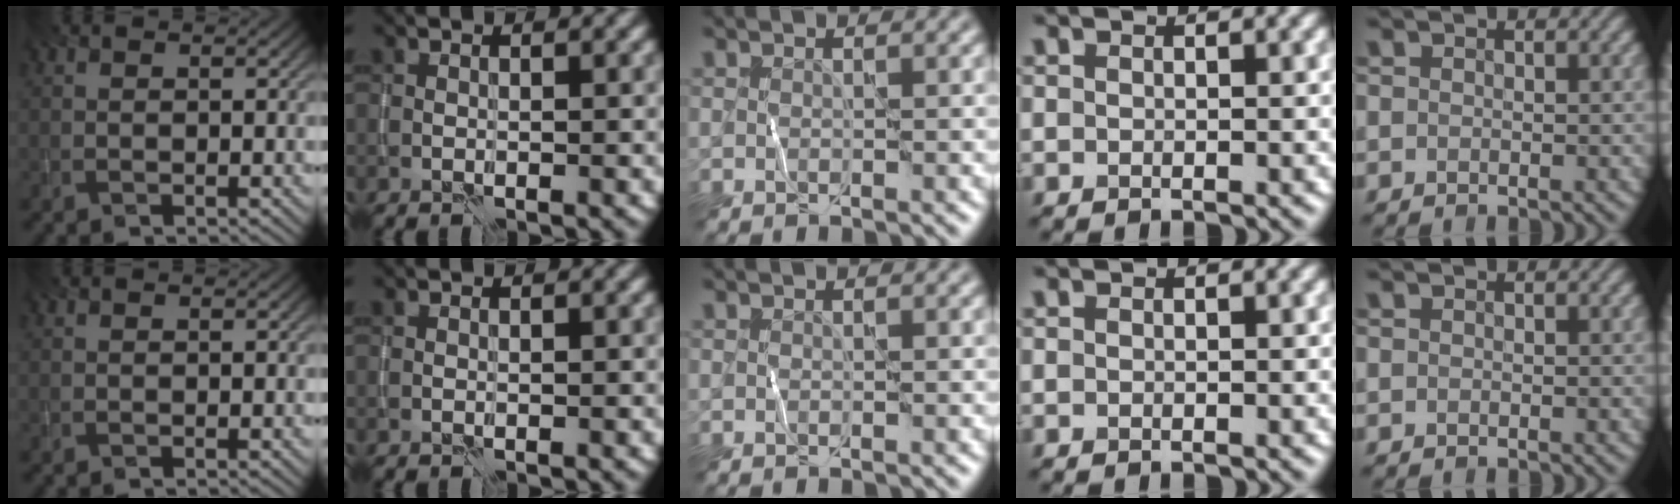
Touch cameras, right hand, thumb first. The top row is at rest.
{}